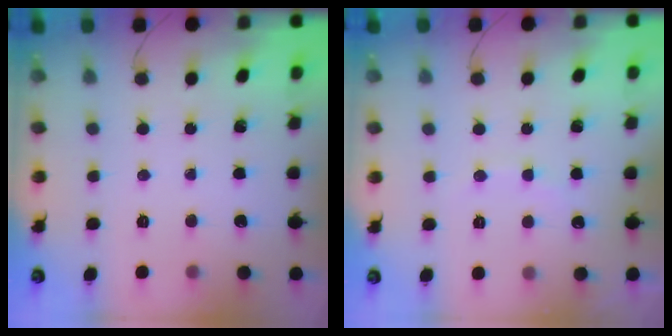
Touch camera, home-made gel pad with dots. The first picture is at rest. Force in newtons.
{"total": 6.3, "press": 6.2, "slide": 1.0}